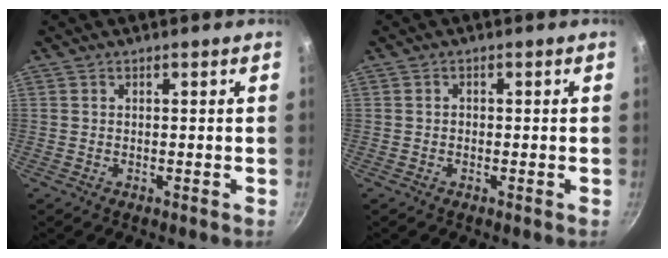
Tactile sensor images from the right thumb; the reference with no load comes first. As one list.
[{"total": 0.8, "force": [-0.2, 0.7, 0.4], "torque": [-0.006, 0.004, -0.004]}]